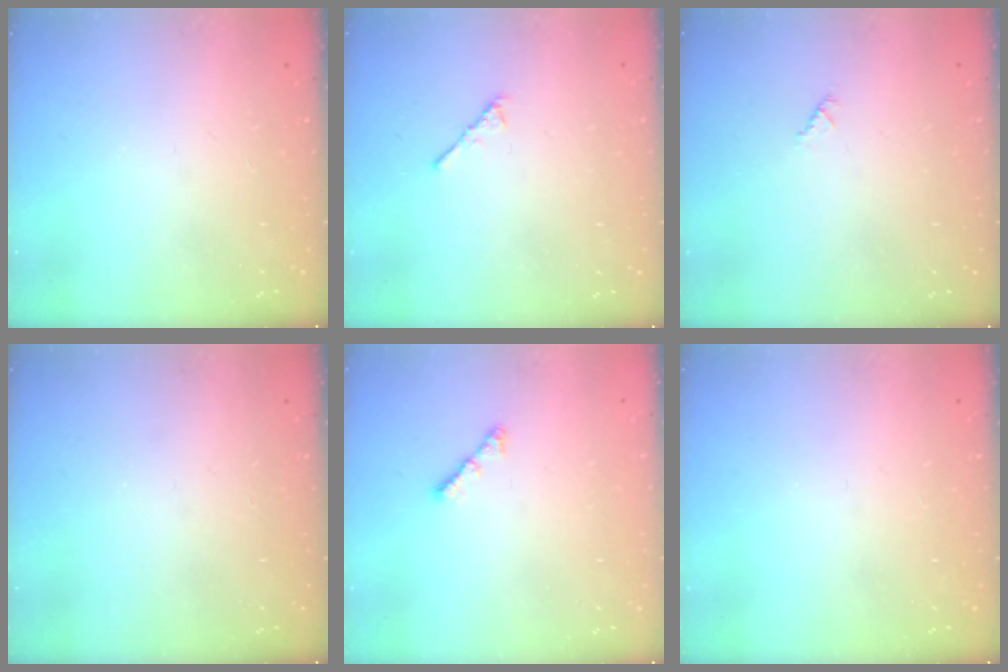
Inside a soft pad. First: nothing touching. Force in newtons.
{"total": 2.9, "press": 2.8, "slide": 0.7}
{"total": 0.6, "press": 0.6, "slide": 0.2}
{"total": 0.0}
{"total": 3.0, "press": 2.9, "slide": 0.6}
{"total": 0.0}